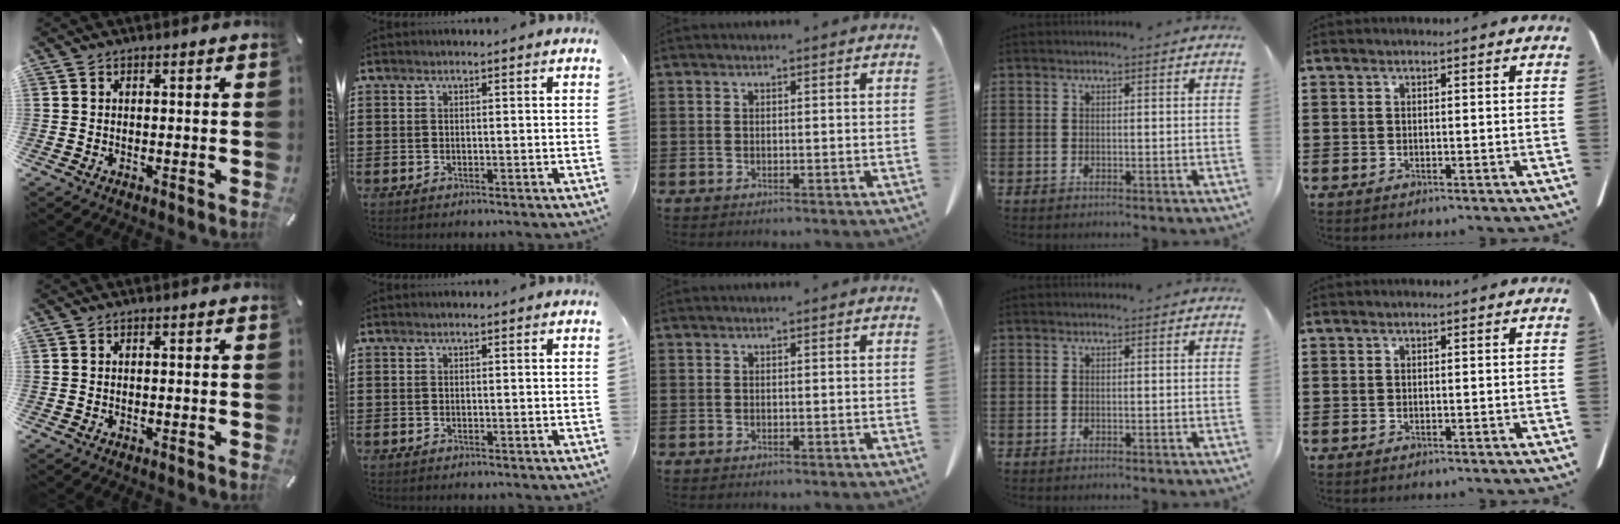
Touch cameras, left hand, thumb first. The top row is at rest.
{}